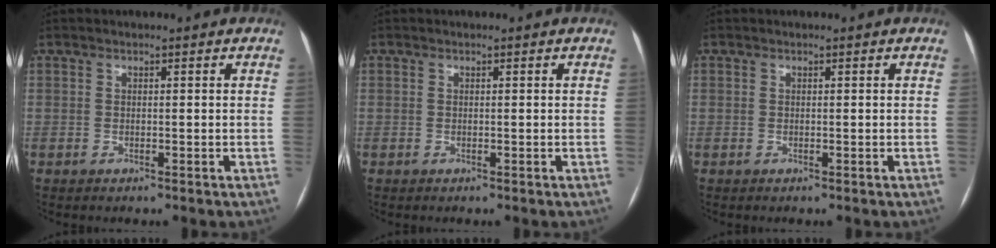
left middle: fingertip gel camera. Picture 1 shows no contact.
{"total": 0.0}
{"total": 0.0}